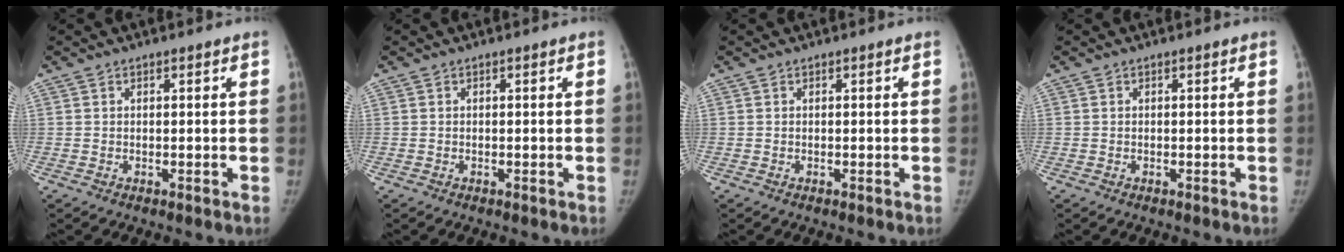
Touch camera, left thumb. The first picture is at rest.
{"total": 0.0}
{"total": 0.0}
{"total": 0.0}